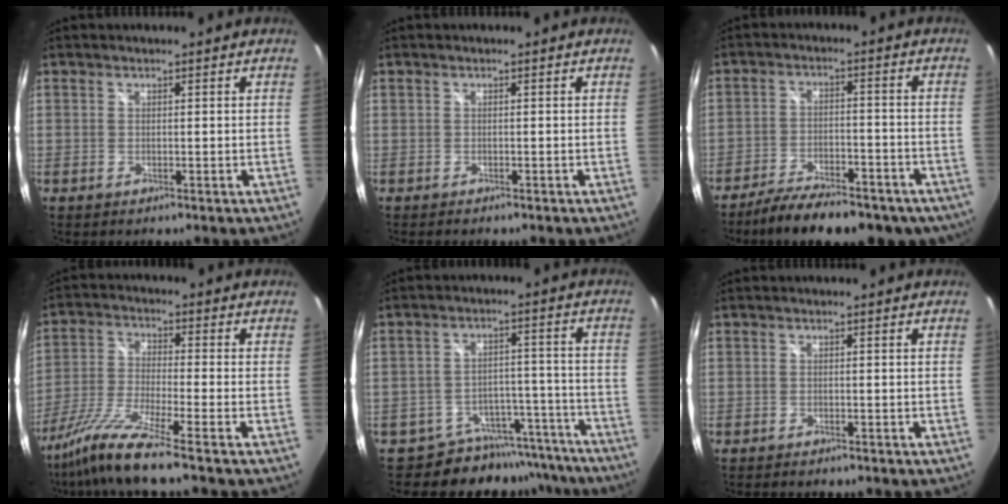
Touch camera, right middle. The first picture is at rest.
{"total": 1.1, "force": [-0.9, 0.4, 0.3], "torque": [-0.010, -0.005, -0.016]}
{"total": 17.9, "force": [-13.8, 6.5, 9.4], "torque": [-0.172, -0.023, -0.192]}
{"total": 11.3, "force": [-8.9, -1.3, 6.8], "torque": [-0.138, -0.029, -0.167]}
{"total": 12.2, "force": [-11.1, 5.1, 0.8], "torque": [-0.008, 0.043, -0.142]}
{"total": 2.4, "force": [-2.2, 0.5, 0.8], "torque": [-0.020, -0.014, -0.036]}